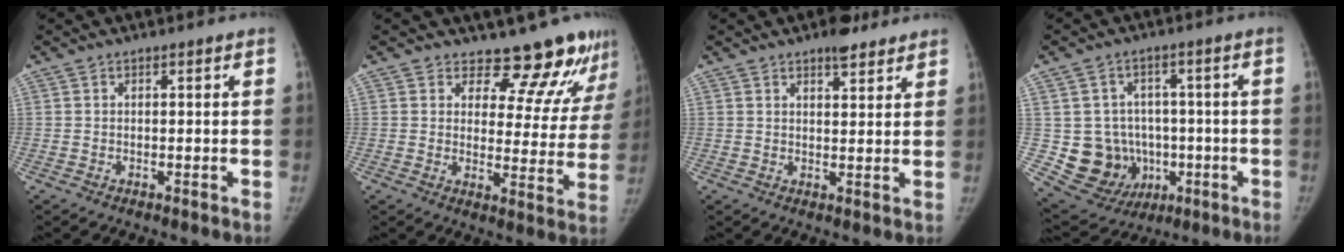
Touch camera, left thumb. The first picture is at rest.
{"total": 13.3, "force": [11.9, 4.8, 3.5], "torque": [0.006, -0.096, 0.134]}
{"total": 4.6, "force": [3.5, 1.9, 2.3], "torque": [-0.018, -0.020, 0.051]}
{"total": 12.9, "force": [-1.6, 11.7, 5.1], "torque": [-0.060, 0.016, 0.001]}